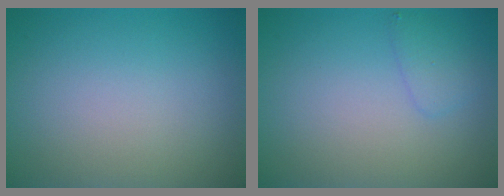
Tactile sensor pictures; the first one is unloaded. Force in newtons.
{"total": 1.4, "press": 1.4, "slide": 0.1}